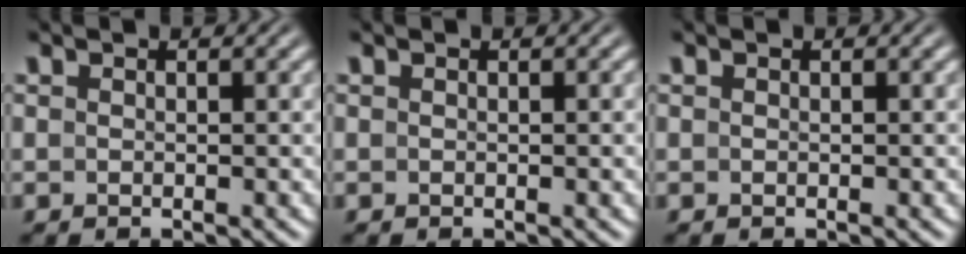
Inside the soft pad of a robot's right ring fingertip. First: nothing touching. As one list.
[{"total": 0.0}, {"total": 0.0}]